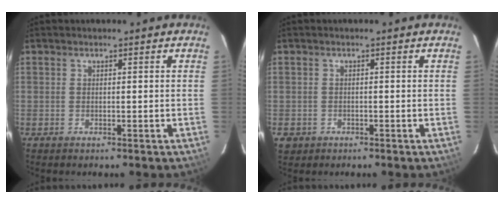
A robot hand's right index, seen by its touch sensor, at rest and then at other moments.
{"total": 2.7, "force": [-0.8, 2.5, 0.6], "torque": [-0.018, 0.000, -0.008]}